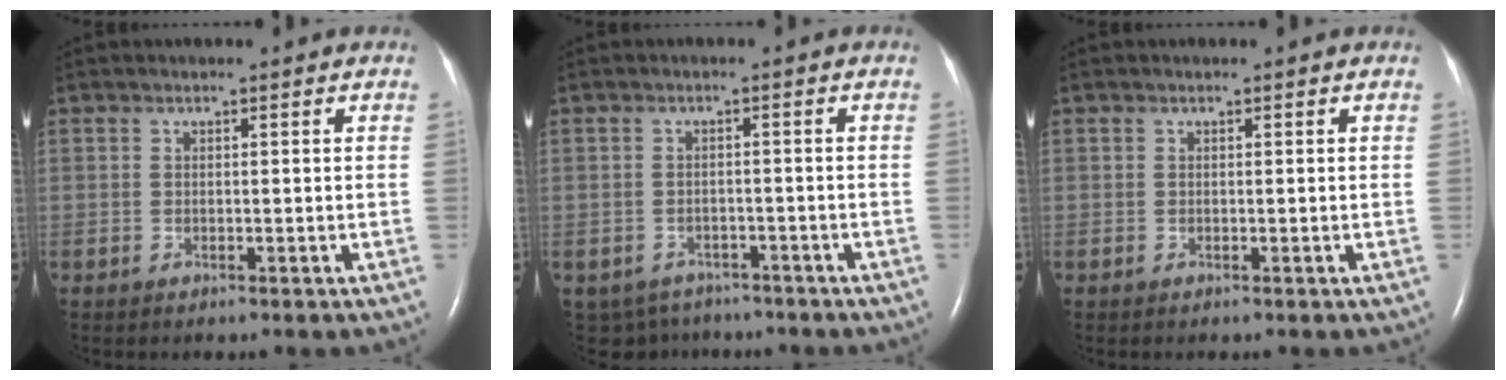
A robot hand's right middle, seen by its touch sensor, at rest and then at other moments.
{"total": 6.4, "force": [-5.2, 3.6, 0.4], "torque": [-0.009, 0.005, -0.065]}
{"total": 0.0}